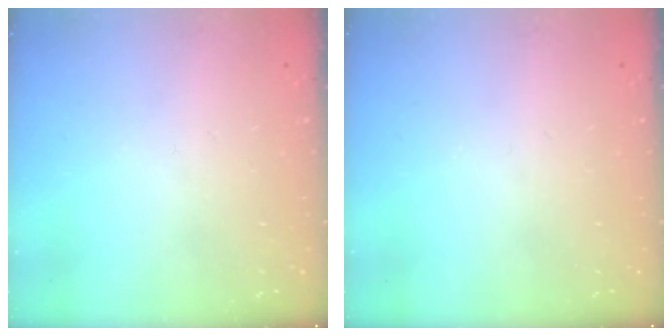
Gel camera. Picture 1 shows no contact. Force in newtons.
{"total": 0.0}